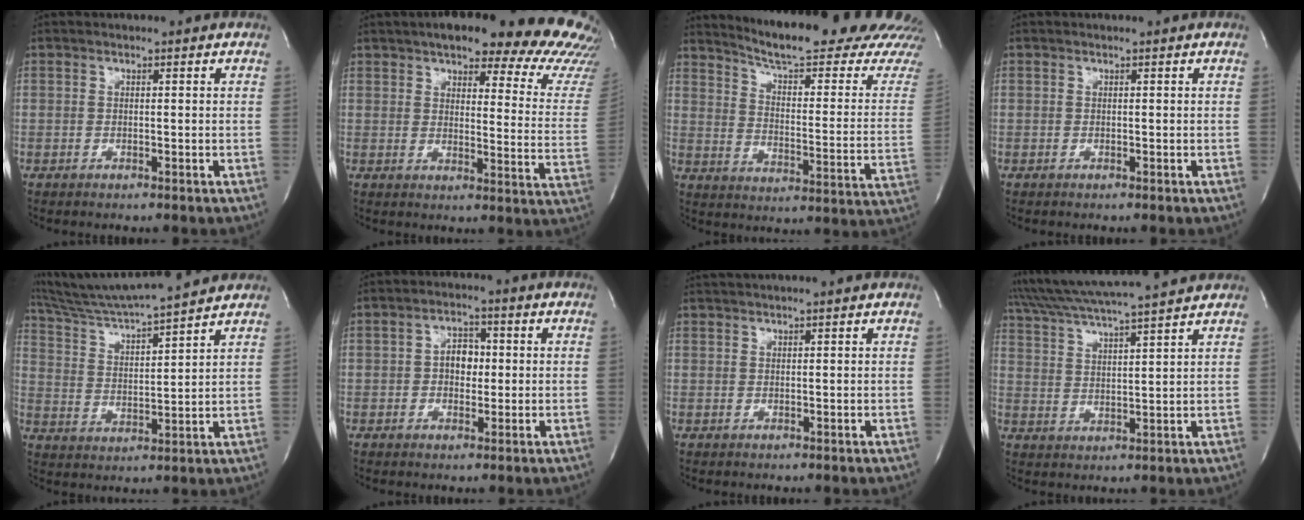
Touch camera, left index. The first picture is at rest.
{"total": 24.2, "force": [20.3, 4.3, 12.4], "torque": [-0.153, -0.062, 0.222]}
{"total": 25.8, "force": [23.8, 0.6, 10.0], "torque": [-0.146, -0.117, 0.296]}
{"total": 0.0}
{"total": 16.7, "force": [15.3, -0.1, 6.8], "torque": [-0.131, 0.016, 0.246]}
{"total": 3.9, "force": [0.1, 2.6, 2.9], "torque": [-0.046, 0.011, 0.002]}
{"total": 4.7, "force": [4.3, -0.4, 1.9], "torque": [-0.025, 0.028, 0.062]}
{"total": 15.3, "force": [13.6, -0.6, 6.9], "torque": [-0.135, 0.021, 0.209]}